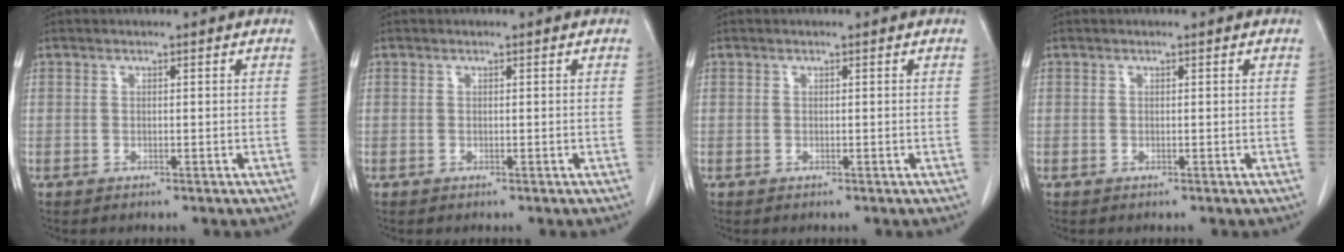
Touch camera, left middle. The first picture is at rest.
{"total": 0.0}
{"total": 0.0}
{"total": 0.0}